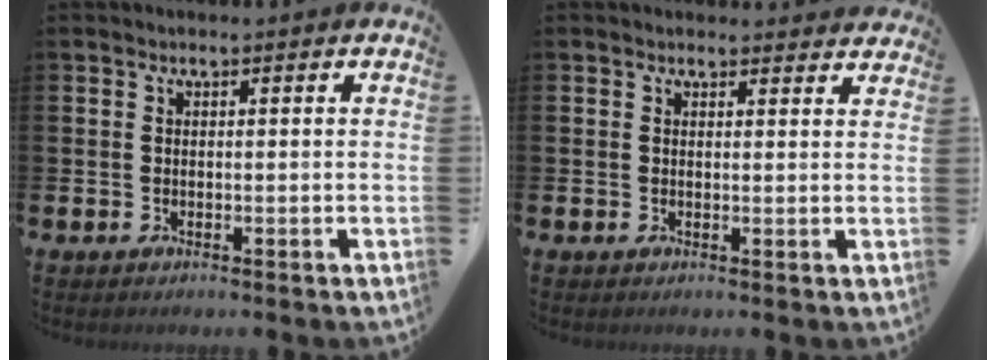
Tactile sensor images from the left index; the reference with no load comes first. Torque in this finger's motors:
{"motor_torque": [1.06, -1.08, 0.14, 0.01]}